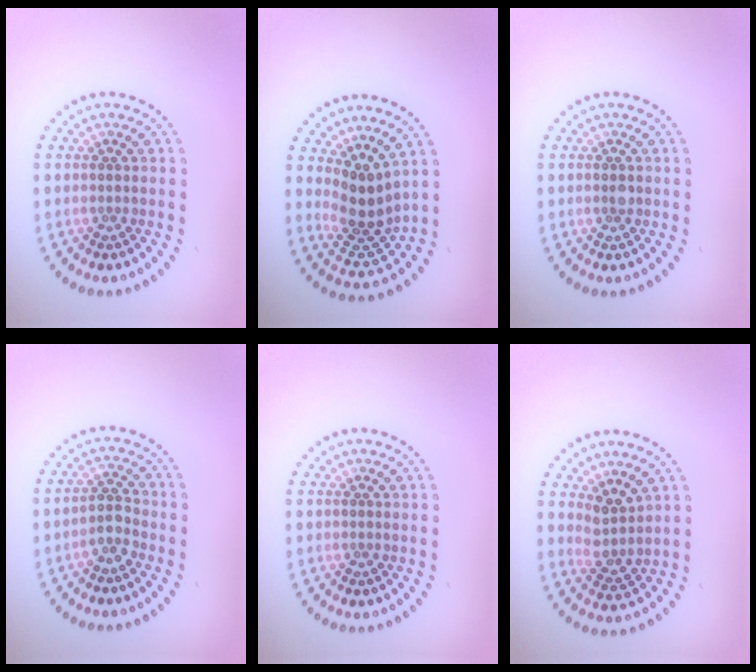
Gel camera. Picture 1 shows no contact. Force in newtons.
{"total": 3.9, "press": 3.1, "slide": 2.4}
{"total": 1.0, "press": 1.0, "slide": 0.1}
{"total": 2.0, "press": 1.6, "slide": 1.2}
{"total": 0.0}
{"total": 2.5, "press": 2.0, "slide": 1.5}